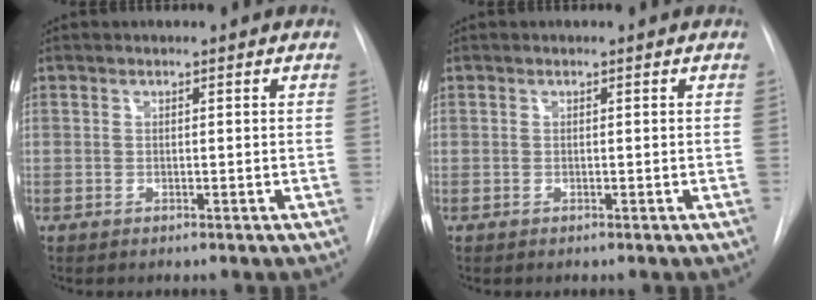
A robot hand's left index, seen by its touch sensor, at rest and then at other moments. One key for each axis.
{"total": 0.0}